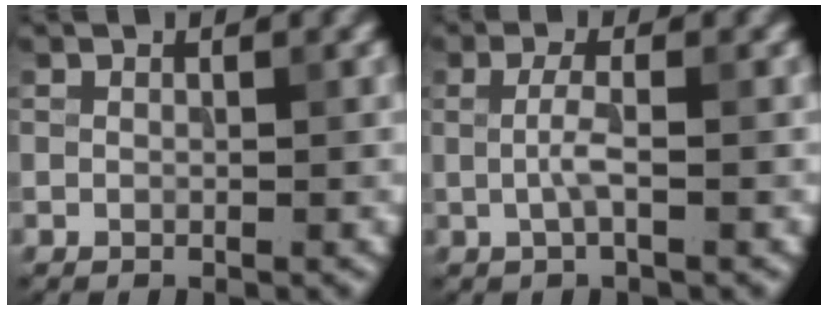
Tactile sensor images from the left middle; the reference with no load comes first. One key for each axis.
{"total": 1.9, "fx": -0.2, "fy": 0.3, "fz": 1.9, "tx": -0.044, "ty": 0.000, "tz": -0.006}